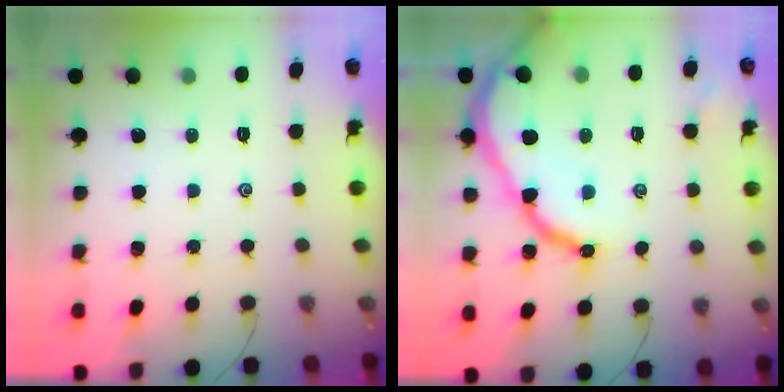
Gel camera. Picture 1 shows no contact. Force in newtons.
{"total": 15.5, "press": 15.4, "slide": 1.4}